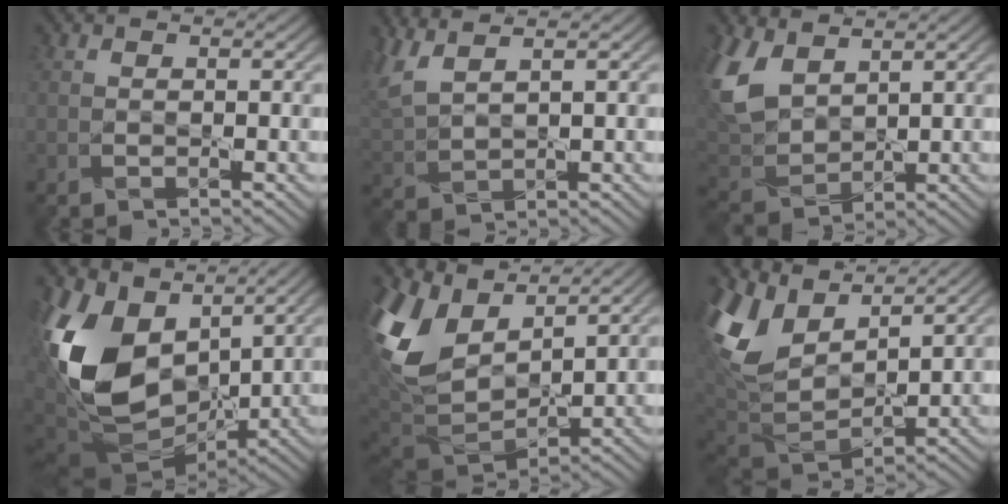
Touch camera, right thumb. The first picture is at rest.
{"total": 6.3, "force": [4.0, 2.1, 4.4], "torque": [-0.128, 0.013, 0.085]}
{"total": 9.4, "force": [4.8, 5.4, 6.0], "torque": [-0.183, 0.010, 0.100]}
{"total": 16.0, "force": [2.2, 10.4, 11.9], "torque": [-0.291, -0.002, 0.039]}
{"total": 14.2, "force": [5.2, 9.0, 9.8], "torque": [-0.255, 0.013, 0.108]}
{"total": 12.7, "force": [6.3, 7.4, 8.2], "torque": [-0.220, 0.018, 0.128]}